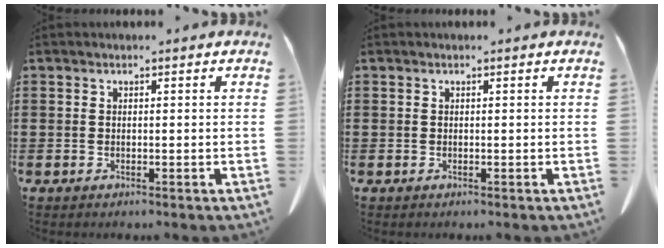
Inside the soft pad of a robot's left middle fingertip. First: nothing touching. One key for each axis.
{"total": 0.0}